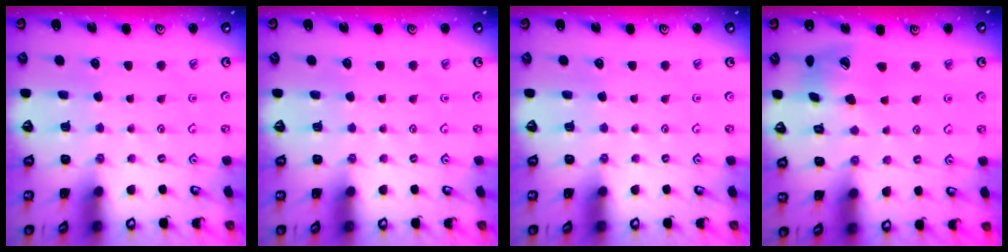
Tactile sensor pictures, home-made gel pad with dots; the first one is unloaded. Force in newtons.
{"total": 0.0}
{"total": 0.0}
{"total": 14.8, "press": 14.6, "slide": 2.2}